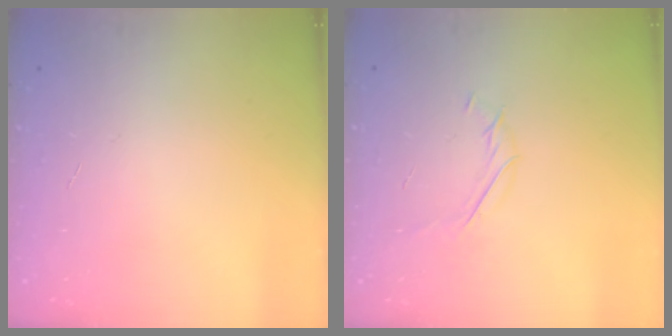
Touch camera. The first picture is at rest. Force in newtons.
{"total": 3.8, "press": 3.7, "slide": 0.8}